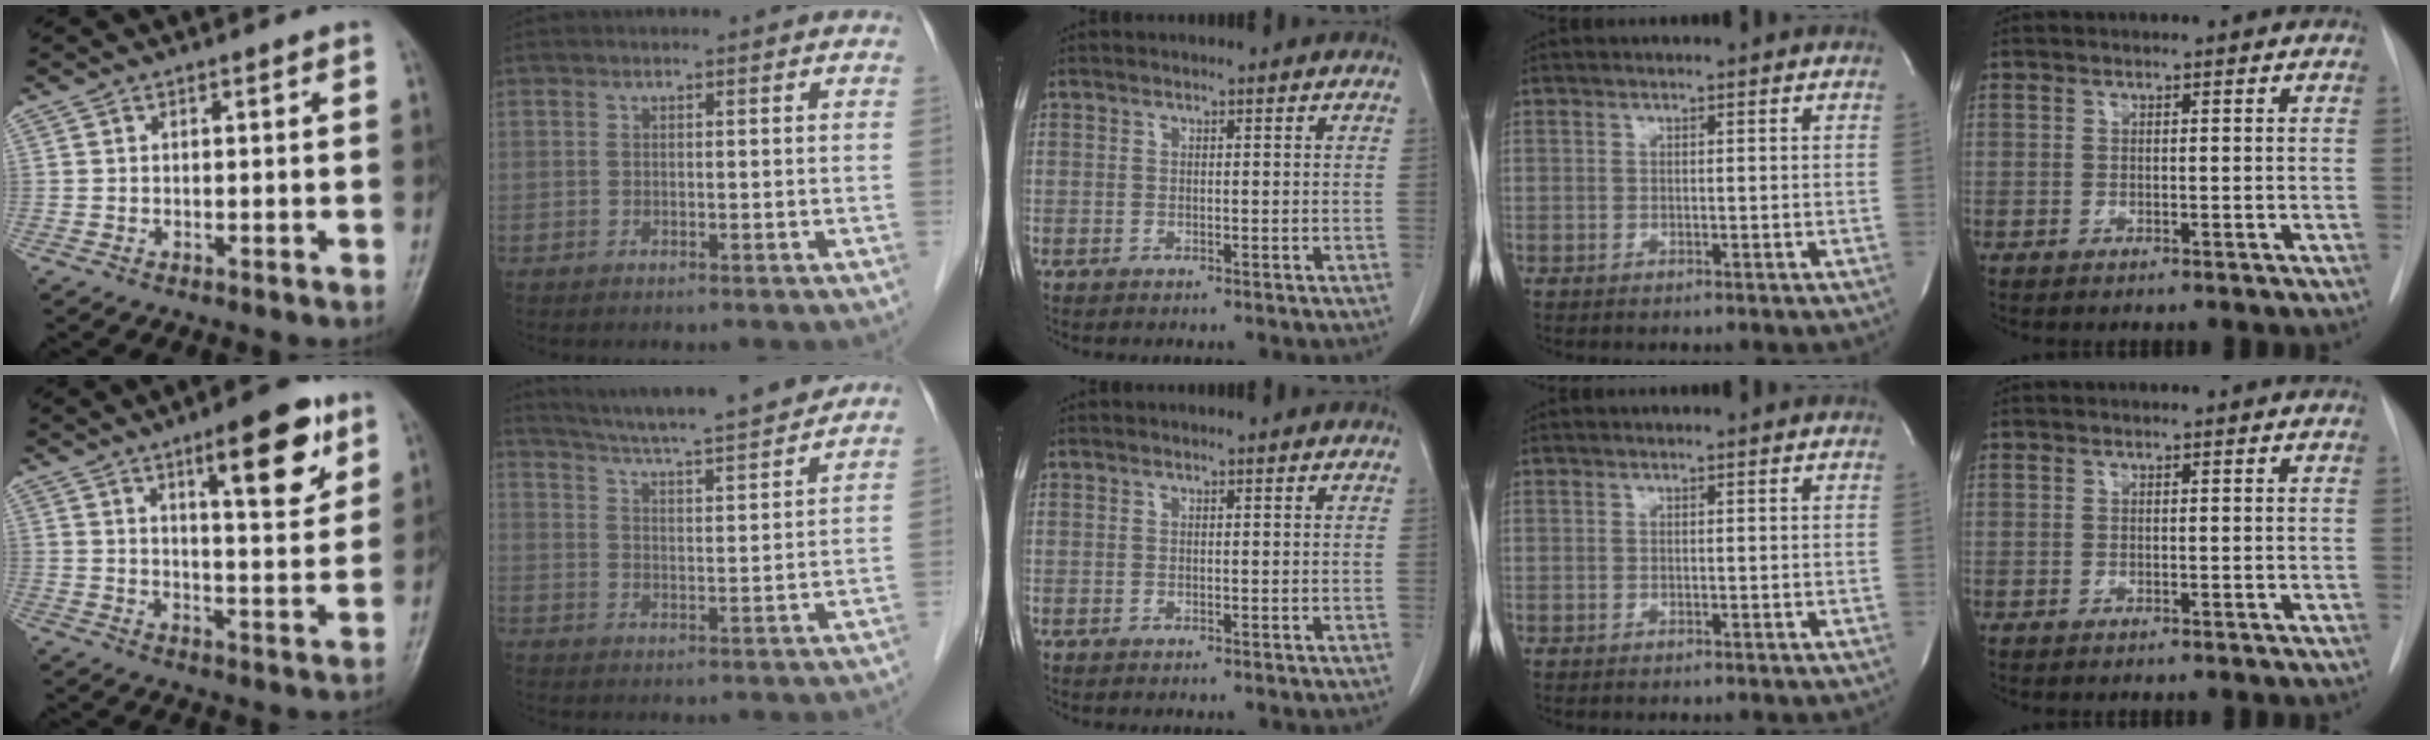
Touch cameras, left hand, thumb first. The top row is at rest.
{"thumb": {"total": 13.0, "force": [6.9, 3.8, 10.3], "torque": [-0.124, -0.037, 0.099]}, "index": {"total": 14.7, "force": [13.4, -0.1, 5.9], "torque": [-0.103, 0.004, 0.196]}}